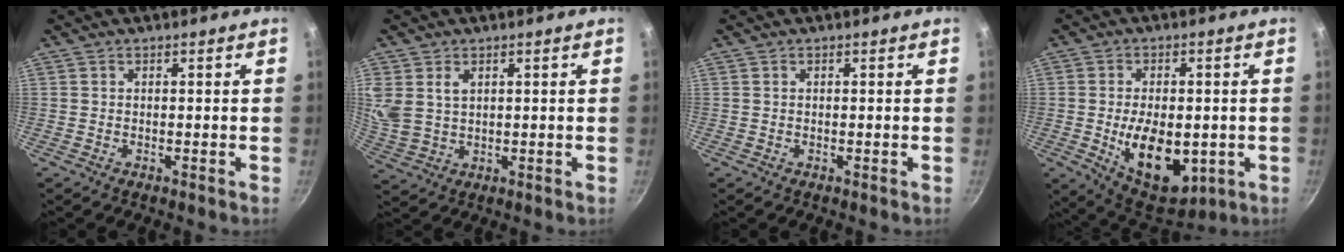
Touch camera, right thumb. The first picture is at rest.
{"total": 7.0, "force": [2.5, 4.8, 4.3], "torque": [-0.082, -0.010, 0.059]}
{"total": 0.0}
{"total": 14.7, "force": [-2.5, 8.6, 11.6], "torque": [-0.149, -0.010, -0.020]}